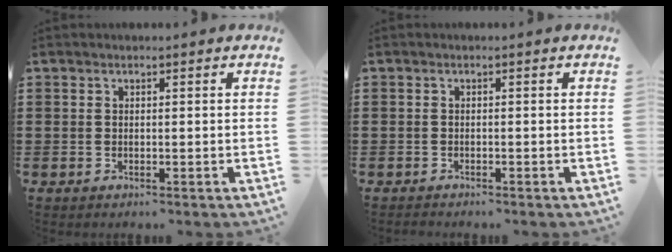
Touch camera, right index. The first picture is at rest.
{"total": 0.6, "force": [-0.6, 0.1, -0.1], "torque": [0.000, 0.000, -0.013]}